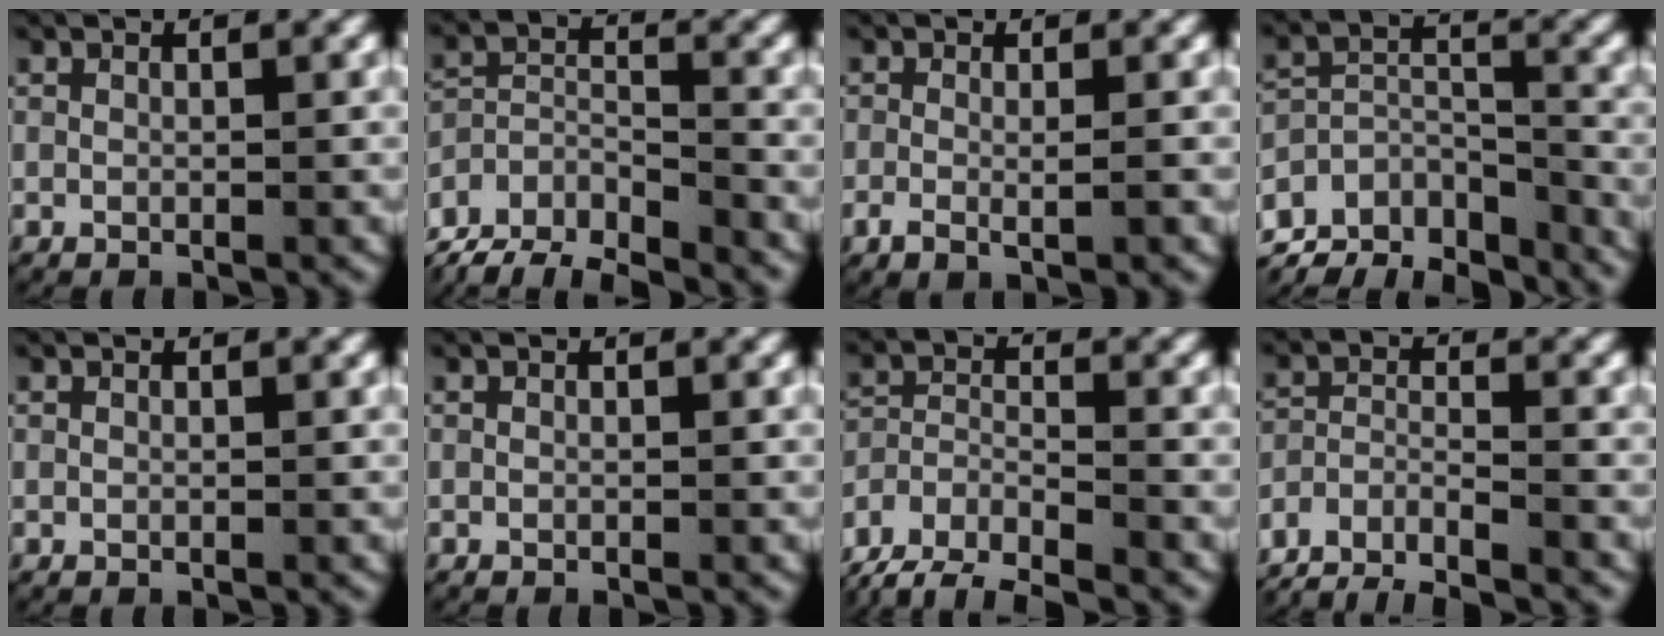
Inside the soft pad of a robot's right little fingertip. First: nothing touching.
{"total": 11.3, "force": [-7.6, 7.4, 3.8], "torque": [-0.089, -0.048, -0.124]}
{"total": 2.3, "force": [-1.0, 0.8, 1.9], "torque": [-0.046, -0.011, -0.013]}
{"total": 13.7, "force": [-9.0, 7.9, 6.6], "torque": [-0.110, -0.042, -0.131]}
{"total": 0.0}
{"total": 0.0}
{"total": 7.4, "force": [-4.6, 5.4, 2.2], "torque": [-0.059, -0.020, -0.085]}
{"total": 11.7, "force": [-10.4, 4.8, 2.6], "torque": [-0.050, -0.033, -0.165]}